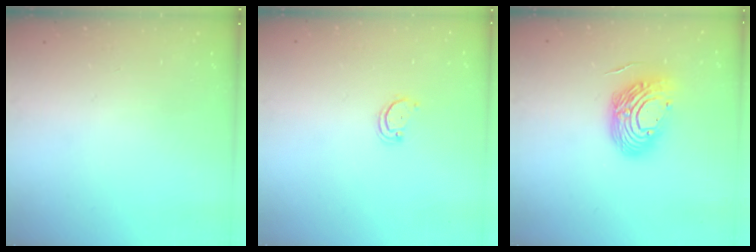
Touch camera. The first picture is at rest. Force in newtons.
{"total": 2.2, "press": 2.2, "slide": 0.2}
{"total": 13.3, "press": 13.1, "slide": 2.3}